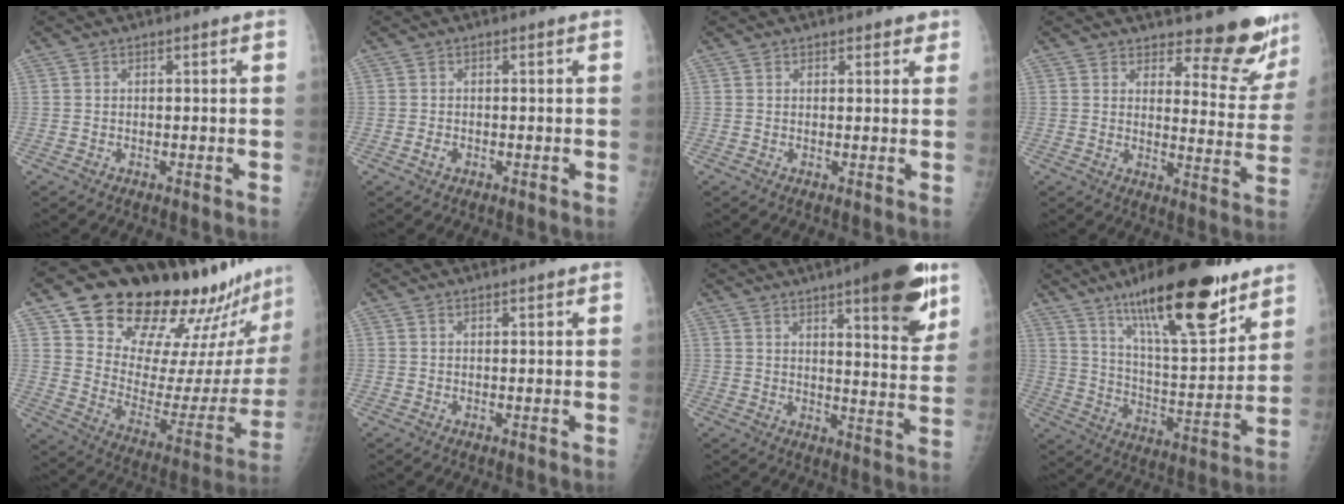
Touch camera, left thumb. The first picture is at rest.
{"total": 1.1, "force": [-0.3, 0.9, 0.7], "torque": [-0.010, 0.000, -0.004]}
{"total": 1.9, "force": [1.5, 1.2, 0.3], "torque": [0.020, -0.007, 0.013]}
{"total": 11.6, "force": [10.6, 3.5, 3.1], "torque": [-0.002, -0.104, 0.124]}
{"total": 28.9, "force": [24.0, 8.3, 13.7], "torque": [-0.172, -0.152, 0.339]}
{"total": 0.7, "force": [0.6, 0.2, 0.2], "torque": [-0.005, -0.004, 0.010]}
{"total": 16.7, "force": [9.6, 4.0, 13.0], "torque": [-0.146, -0.049, 0.130]}
{"total": 23.6, "force": [15.4, 6.2, 16.8], "torque": [-0.242, -0.072, 0.254]}